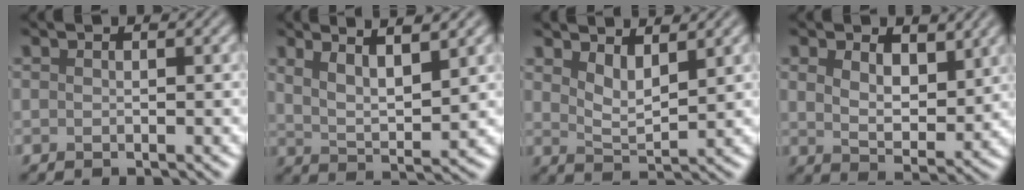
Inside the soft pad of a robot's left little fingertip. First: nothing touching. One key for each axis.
{"total": 4.9, "fx": 3.2, "fy": 1.1, "fz": 3.6, "tx": -0.063, "ty": -0.002, "tz": 0.057}
{"total": 2.9, "fx": 2.0, "fy": 1.0, "fz": 2.0, "tx": -0.040, "ty": -0.011, "tz": 0.040}
{"total": 4.9, "fx": 2.3, "fy": 2.6, "fz": 3.4, "tx": -0.067, "ty": -0.013, "tz": 0.039}